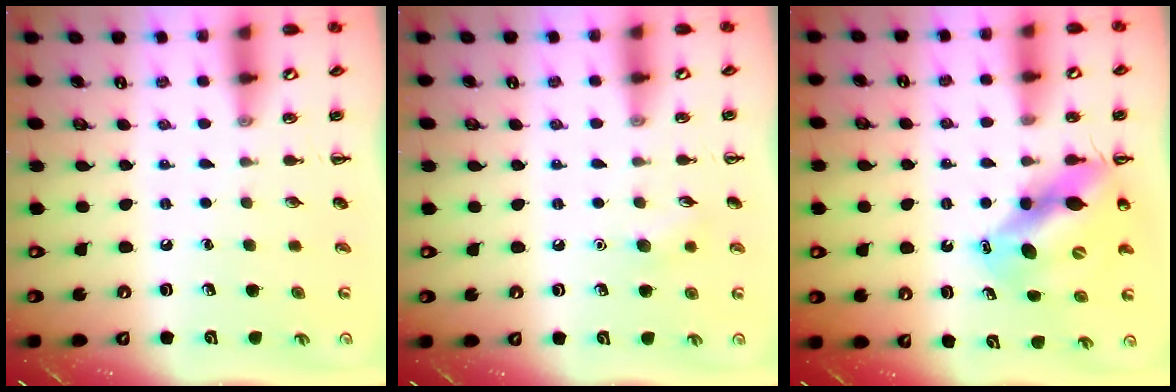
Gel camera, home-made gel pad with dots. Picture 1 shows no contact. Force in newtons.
{"total": 5.4, "press": 5.2, "slide": 1.4}
{"total": 12.9, "press": 12.4, "slide": 3.4}